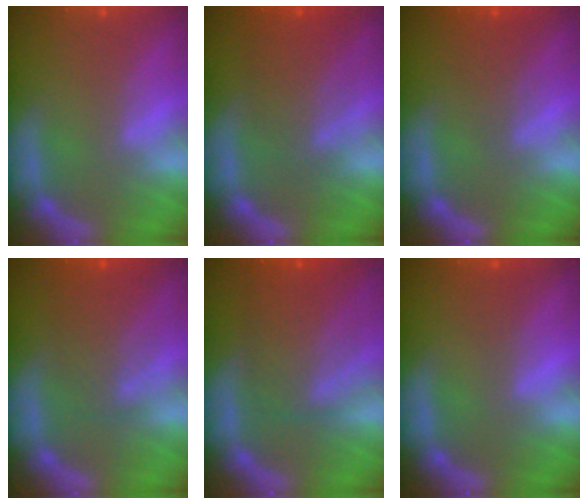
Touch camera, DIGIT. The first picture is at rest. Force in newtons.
{"total": 5.5}
{"total": 2.5}
{"total": 5.1}
{"total": 7.0}
{"total": 1.0}